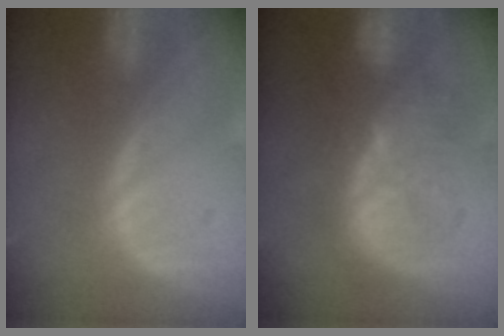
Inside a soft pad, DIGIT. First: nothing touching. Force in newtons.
{"total": 9.3, "press": 9.0, "slide": 2.4}